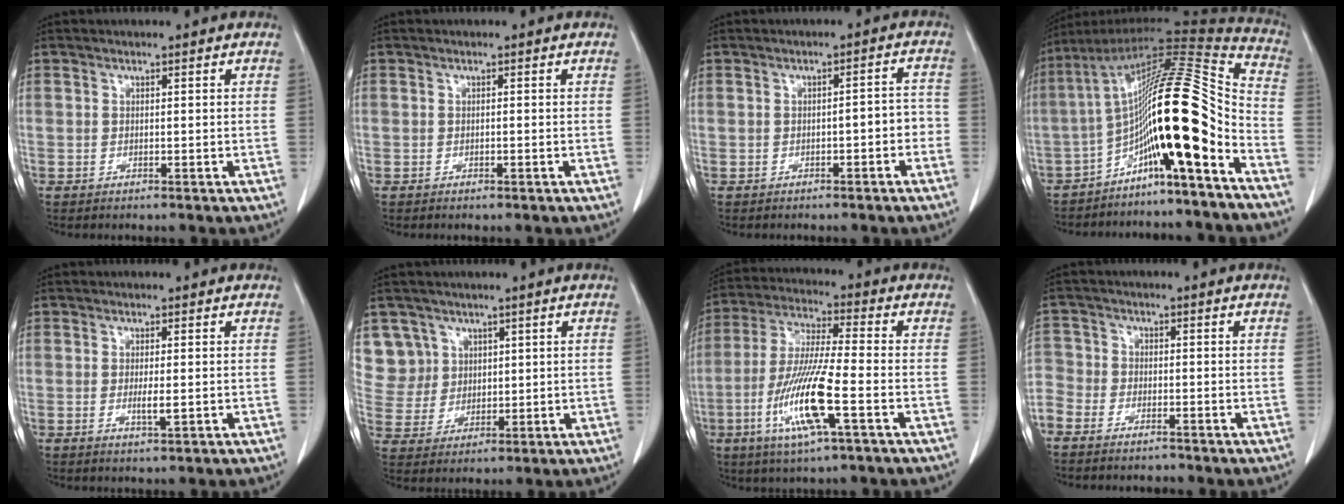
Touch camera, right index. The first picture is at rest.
{"total": 0.0}
{"total": 3.1, "force": [-1.0, 1.1, 2.7], "torque": [-0.035, 0.019, -0.011]}
{"total": 18.7, "force": [-7.5, 0.9, 17.1], "torque": [-0.286, 0.032, -0.125]}
{"total": 2.1, "force": [-0.3, 0.3, 2.1], "torque": [-0.040, -0.004, -0.004]}
{"total": 7.3, "force": [4.0, 6.2, -0.2], "torque": [0.006, 0.011, 0.091]}
{"total": 13.3, "force": [-4.6, 0.7, 12.4], "torque": [-0.257, -0.016, -0.088]}
{"total": 7.7, "force": [-5.9, 4.9, 0.8], "torque": [-0.038, 0.014, -0.116]}